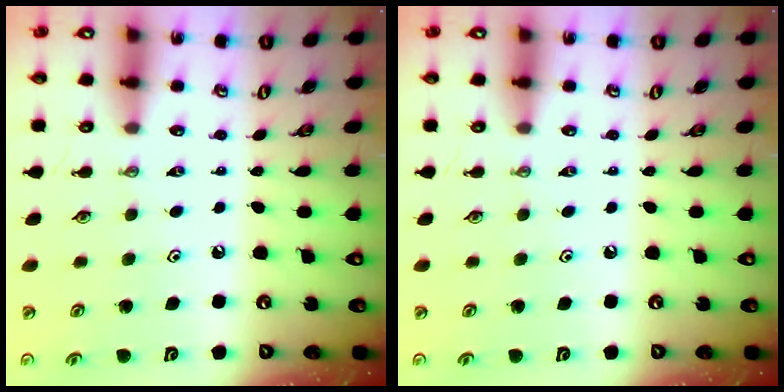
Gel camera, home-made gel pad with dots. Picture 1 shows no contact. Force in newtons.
{"total": 0.0}